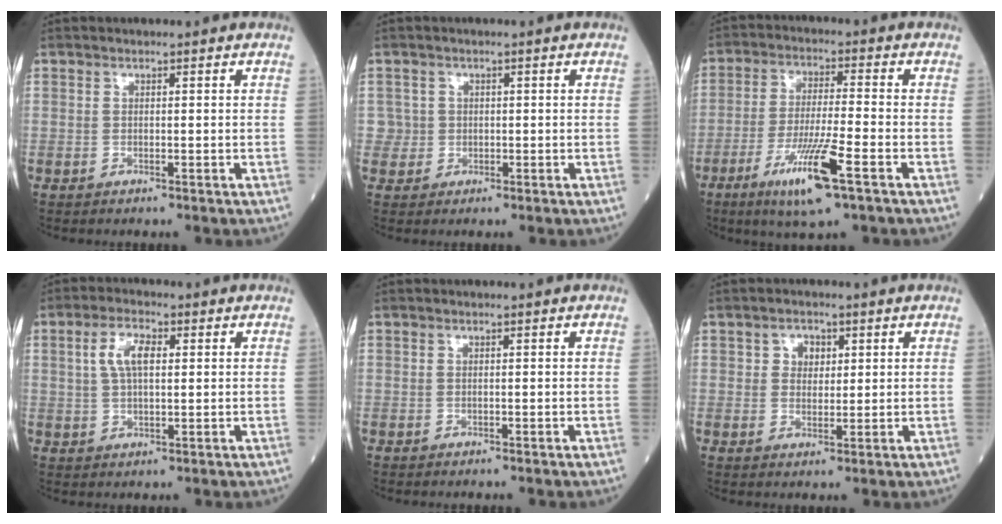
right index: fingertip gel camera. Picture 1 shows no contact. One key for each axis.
{"total": 1.9, "fx": 0.1, "fy": 1.9, "fz": -0.4, "tx": 0.021, "ty": 0.008, "tz": -0.002}
{"total": 10.6, "fx": -5.4, "fy": 0.4, "fz": 9.2, "tx": -0.175, "ty": -0.020, "tz": -0.095}
{"total": 5.4, "fx": 1.5, "fy": 2.2, "fz": 4.8, "tx": -0.100, "ty": 0.012, "tz": 0.031}
{"total": 0.0}
{"total": 3.0, "fx": 1.1, "fy": 2.2, "fz": 1.6, "tx": -0.022, "ty": 0.005, "tz": 0.019}